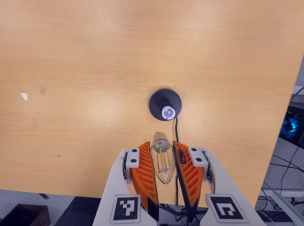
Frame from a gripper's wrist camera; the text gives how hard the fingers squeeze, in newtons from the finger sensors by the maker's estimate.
{"total": 12.8, "left": 14.2, "right": 11.4}